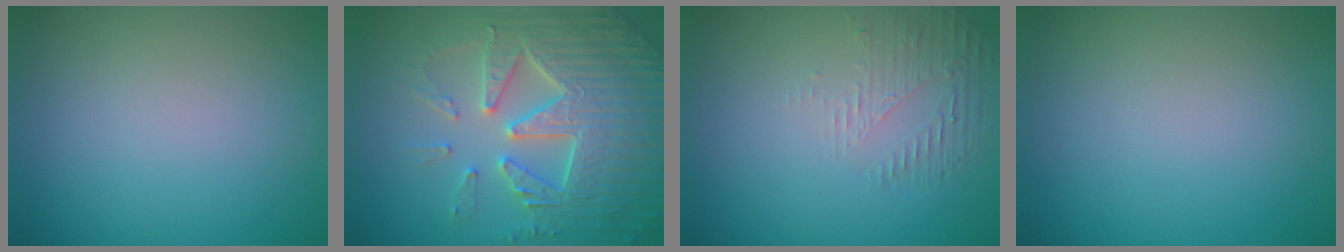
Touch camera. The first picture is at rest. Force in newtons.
{"total": 7.7, "press": 7.5, "slide": 1.6}
{"total": 1.7, "press": 0.6, "slide": 1.6}
{"total": 0.0}